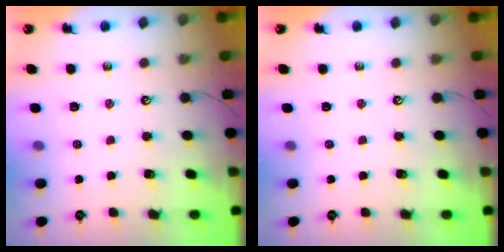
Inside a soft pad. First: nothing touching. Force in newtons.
{"total": 0.0}